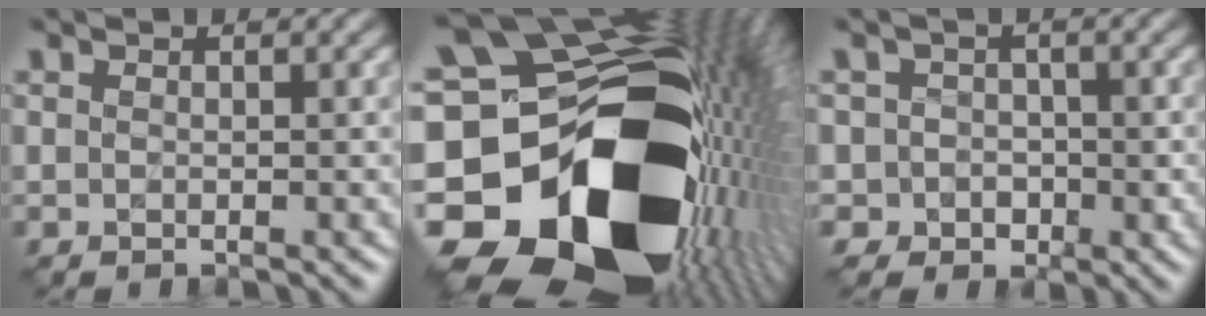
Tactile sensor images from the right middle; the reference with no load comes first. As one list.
[{"total": 22.9, "force": [-7.5, 15.0, 15.7], "torque": [-0.288, -0.038, -0.107]}, {"total": 3.3, "force": [-0.8, 3.1, 1.0], "torque": [0.003, 0.005, -0.031]}]